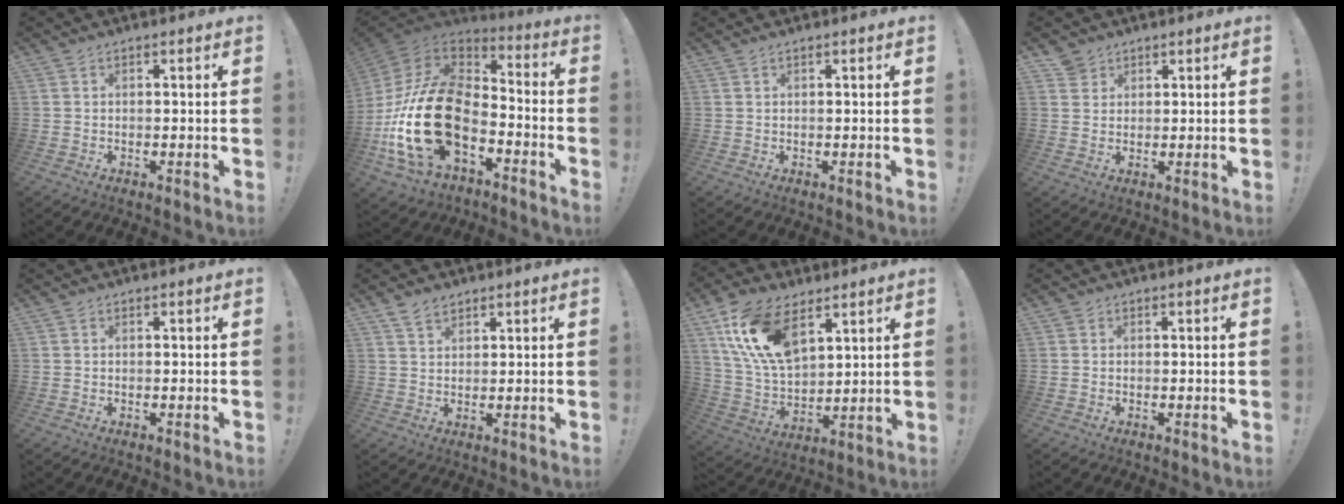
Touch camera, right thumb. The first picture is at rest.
{"total": 25.3, "force": [-6.6, 15.2, 19.2], "torque": [-0.404, 0.039, -0.099]}
{"total": 0.0}
{"total": 3.5, "force": [2.4, 2.5, 0.3], "torque": [0.005, -0.015, 0.043]}
{"total": 0.0}
{"total": 3.9, "force": [2.9, 2.1, 1.5], "torque": [-0.023, -0.015, 0.052]}
{"total": 17.7, "force": [9.5, 9.6, 11.4], "torque": [-0.238, -0.043, 0.176]}
{"total": 0.5, "force": [0.1, 0.5, -0.1], "torque": [0.008, -0.002, 0.001]}